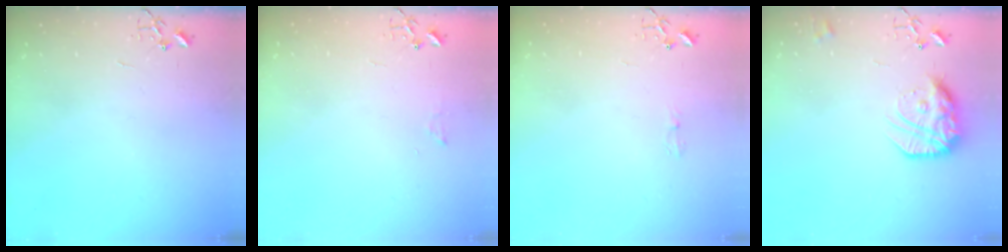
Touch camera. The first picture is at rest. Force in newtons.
{"total": 6.3, "press": 6.3, "slide": 0.7}
{"total": 5.5, "press": 5.4, "slide": 0.6}
{"total": 16.5, "press": 16.4, "slide": 1.3}